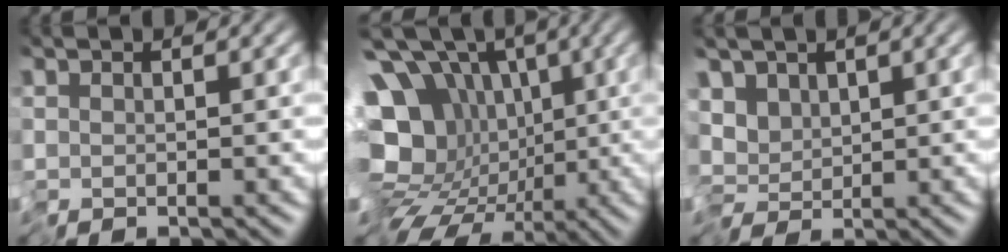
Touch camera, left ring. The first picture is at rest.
{"total": 12.8, "force": [-1.9, 10.7, 6.9], "torque": [-0.123, -0.007, -0.040]}
{"total": 2.9, "force": [-0.5, 2.0, 2.1], "torque": [-0.023, 0.004, -0.017]}